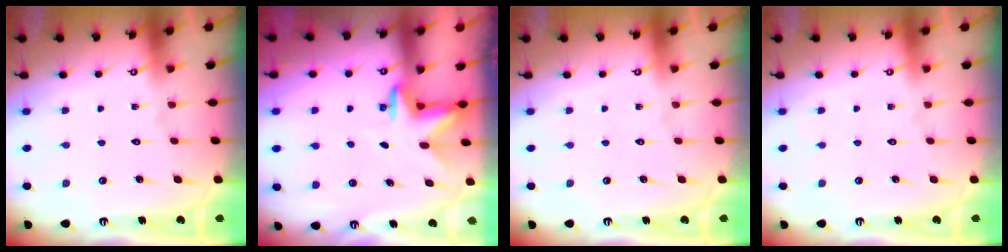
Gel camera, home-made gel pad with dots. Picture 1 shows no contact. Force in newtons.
{"total": 3.1, "press": 3.0, "slide": 0.7}
{"total": 0.0}
{"total": 0.0}